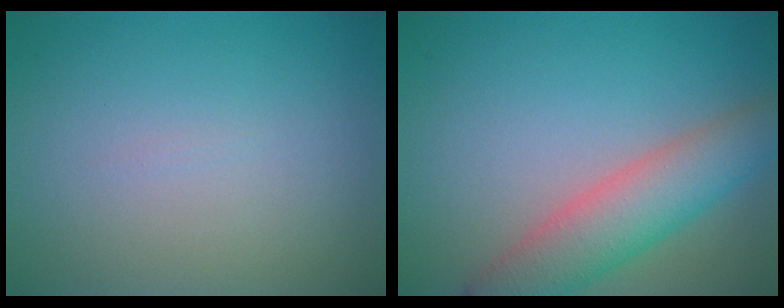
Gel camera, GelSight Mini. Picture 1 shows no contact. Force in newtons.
{"total": 5.8, "press": 5.8, "slide": 0.2}